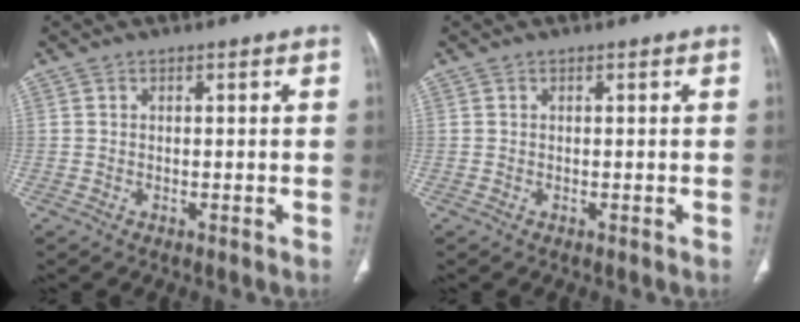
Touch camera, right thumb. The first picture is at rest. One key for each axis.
{"total": 0.0}